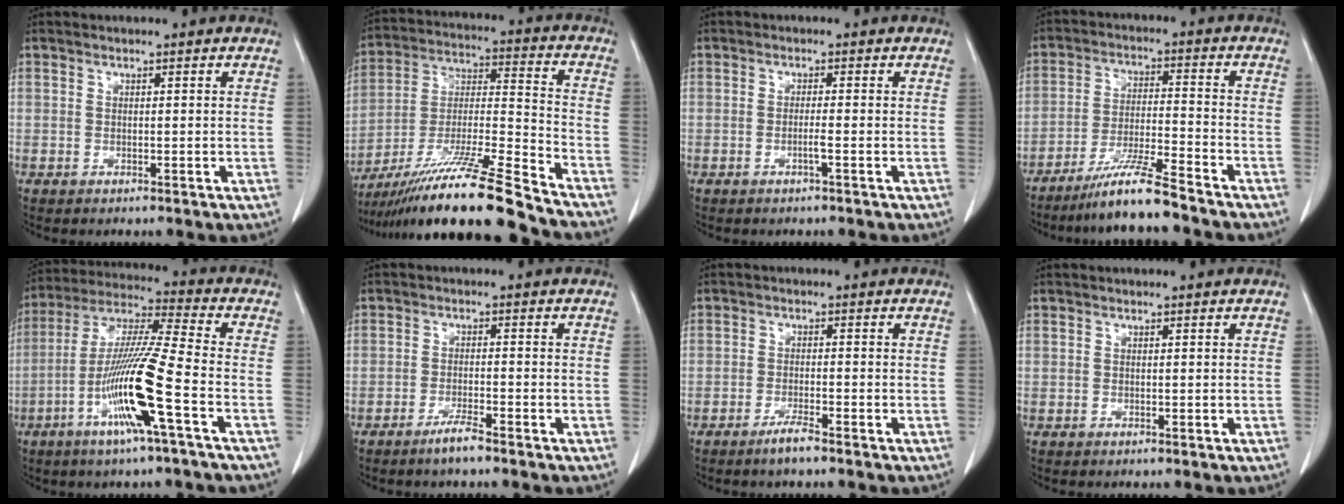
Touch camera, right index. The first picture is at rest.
{"total": 20.5, "force": [-16.8, -0.9, 11.7], "torque": [-0.215, -0.024, -0.301]}
{"total": 1.3, "force": [-0.5, -0.3, 1.1], "torque": [-0.020, 0.002, -0.010]}
{"total": 8.9, "force": [-7.3, -0.9, 4.9], "torque": [-0.087, -0.022, -0.136]}
{"total": 14.8, "force": [-5.4, -0.7, 13.7], "torque": [-0.273, -0.008, -0.108]}
{"total": 3.0, "force": [-2.4, 0.0, 1.8], "torque": [-0.036, -0.002, -0.046]}
{"total": 2.5, "force": [-2.0, 0.0, 1.5], "torque": [-0.031, -0.002, -0.039]}
{"total": 0.0}